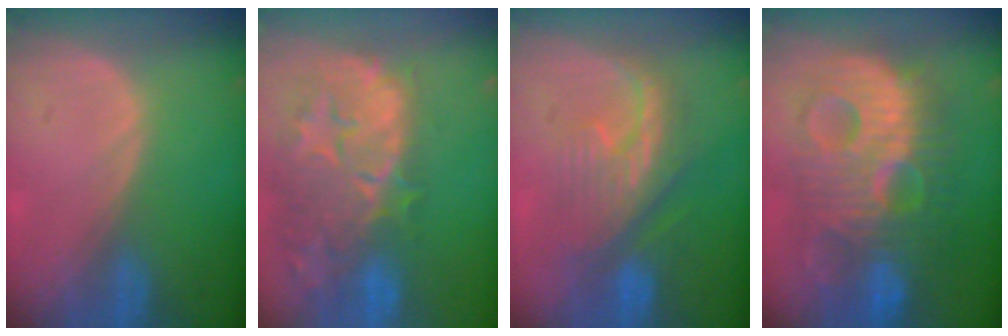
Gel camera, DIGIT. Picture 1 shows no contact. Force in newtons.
{"total": 14.7, "press": 11.9, "slide": 8.6}
{"total": 8.0, "press": 7.9, "slide": 1.1}
{"total": 13.4, "press": 13.4, "slide": 1.0}